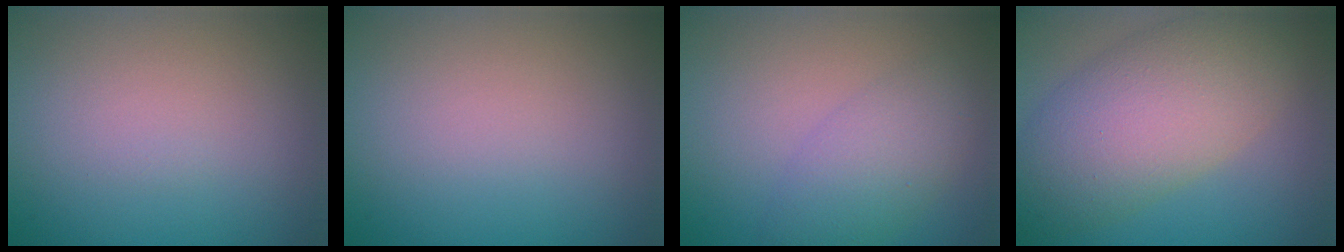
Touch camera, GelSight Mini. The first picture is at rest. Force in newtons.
{"total": 0.0}
{"total": 3.6, "press": 3.6, "slide": 0.3}
{"total": 8.5, "press": 8.5, "slide": 0.4}